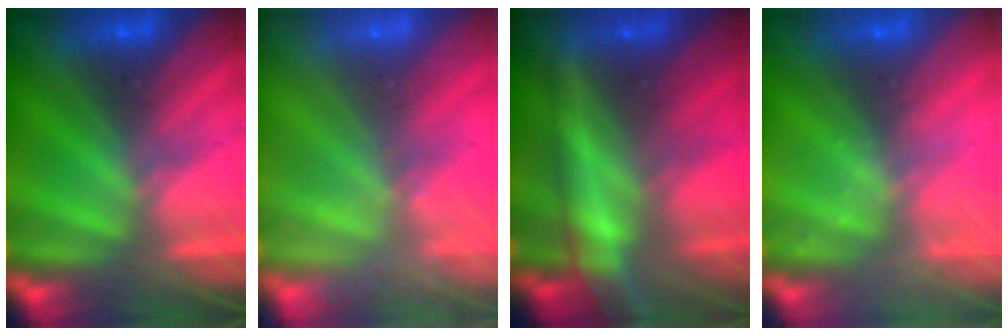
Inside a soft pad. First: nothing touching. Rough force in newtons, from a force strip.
{"total": 2.4}
{"total": 8.1}
{"total": 2.2}